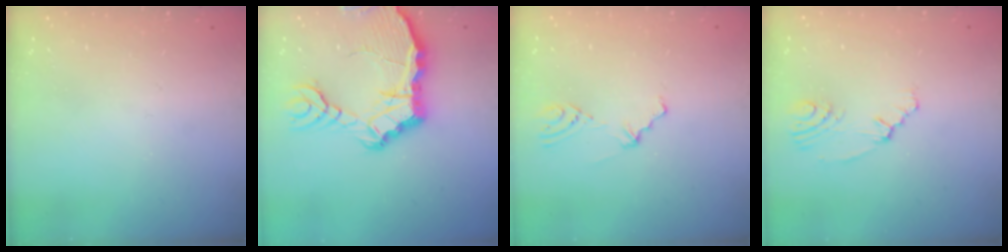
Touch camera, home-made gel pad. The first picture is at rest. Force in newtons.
{"total": 10.7, "press": 10.7, "slide": 1.2}
{"total": 2.1, "press": 1.1, "slide": 1.8}
{"total": 4.0, "press": 2.2, "slide": 3.3}